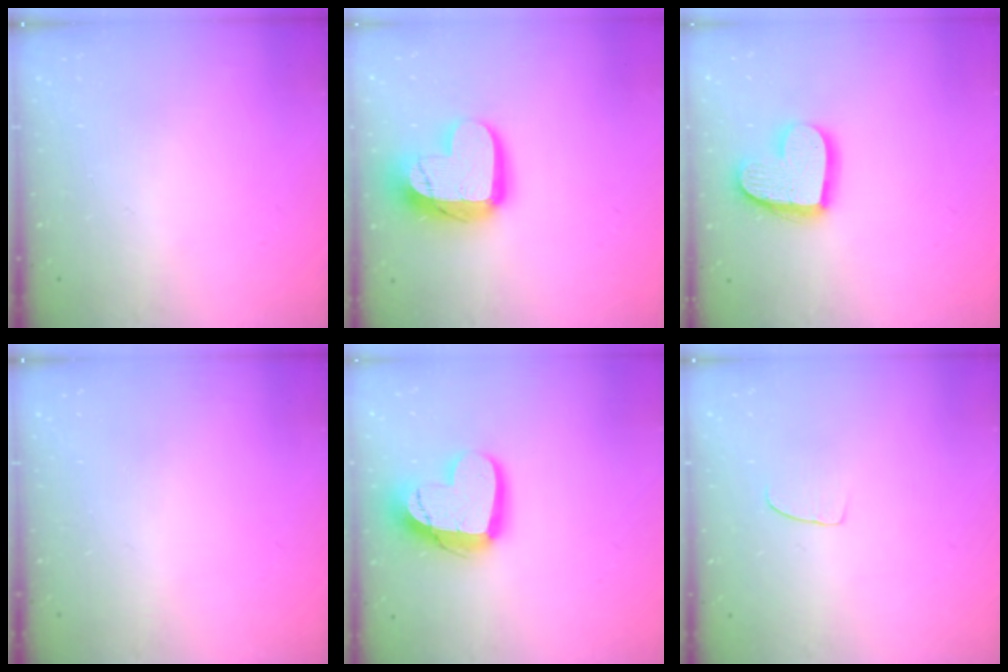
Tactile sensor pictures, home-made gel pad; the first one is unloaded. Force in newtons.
{"total": 16.1, "press": 16.1, "slide": 0.9}
{"total": 16.2, "press": 16.1, "slide": 1.5}
{"total": 0.0}
{"total": 16.4, "press": 16.3, "slide": 1.4}
{"total": 3.7, "press": 3.7, "slide": 0.3}